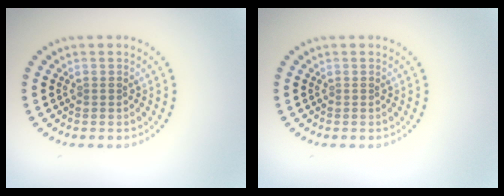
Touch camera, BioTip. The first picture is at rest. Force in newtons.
{"total": 0.0}